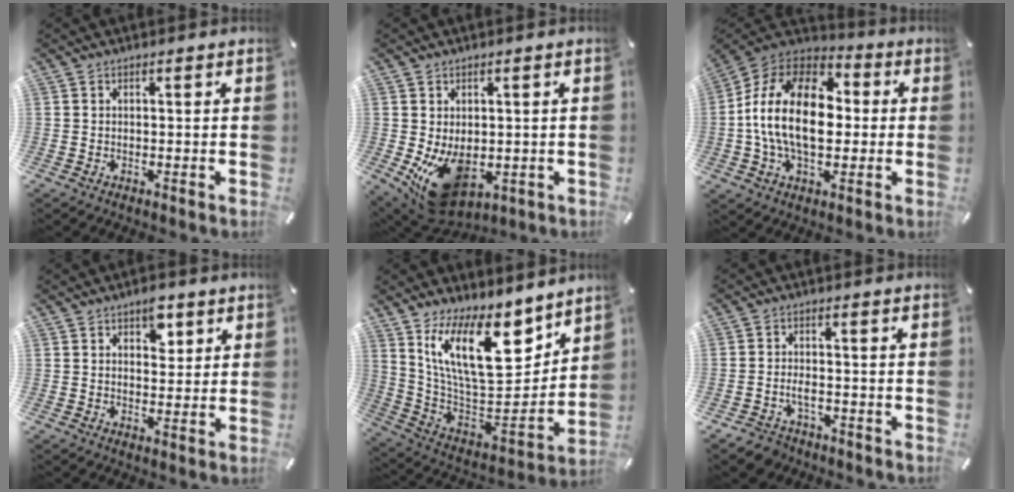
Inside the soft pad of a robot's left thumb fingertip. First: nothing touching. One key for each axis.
{"total": 12.2, "fx": -2.9, "fy": 7.8, "fz": 8.9, "tx": -0.146, "ty": 0.000, "tz": -0.043}
{"total": 19.9, "fx": -1.4, "fy": 13.4, "fz": 14.7, "tx": -0.309, "ty": 0.020, "tz": -0.027}
{"total": 5.1, "fx": 2.6, "fy": 3.2, "fz": 3.1, "tx": -0.027, "ty": -0.009, "tz": 0.039}
{"total": 22.2, "fx": 11.6, "fy": 10.9, "fz": 15.5, "tx": -0.281, "ty": -0.081, "tz": 0.201}
{"total": 3.9, "fx": -2.2, "fy": 2.6, "fz": 1.9, "tx": -0.040, "ty": 0.009, "tz": -0.041}